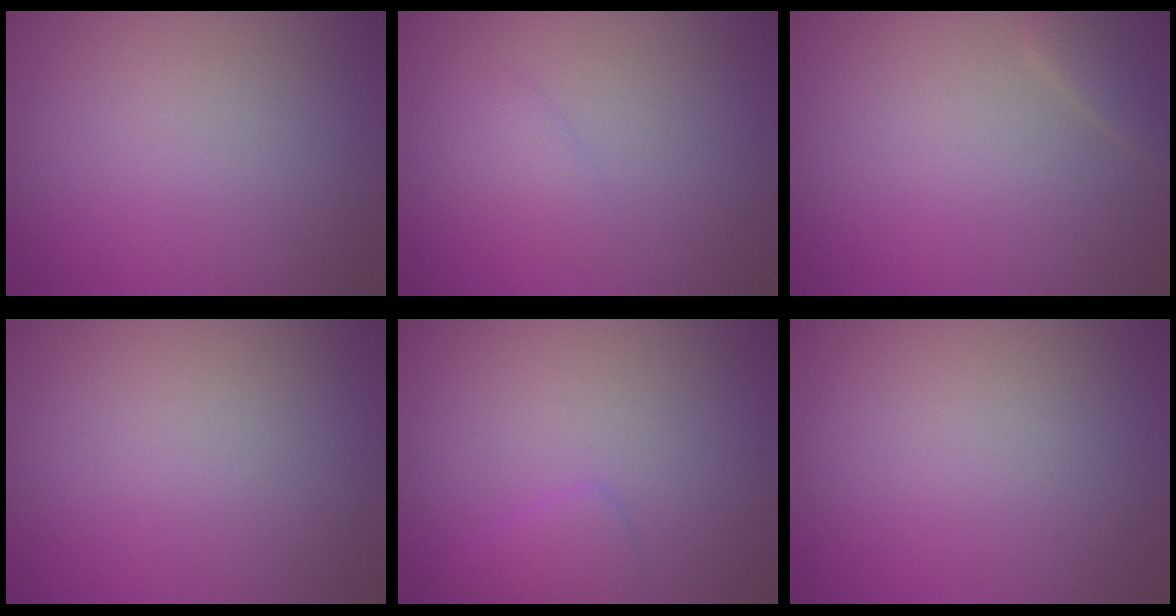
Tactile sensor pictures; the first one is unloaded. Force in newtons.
{"total": 1.3, "press": 1.3, "slide": 0.1}
{"total": 2.0, "press": 2.0, "slide": 0.2}
{"total": 0.0}
{"total": 1.5, "press": 1.5, "slide": 0.0}
{"total": 0.0}